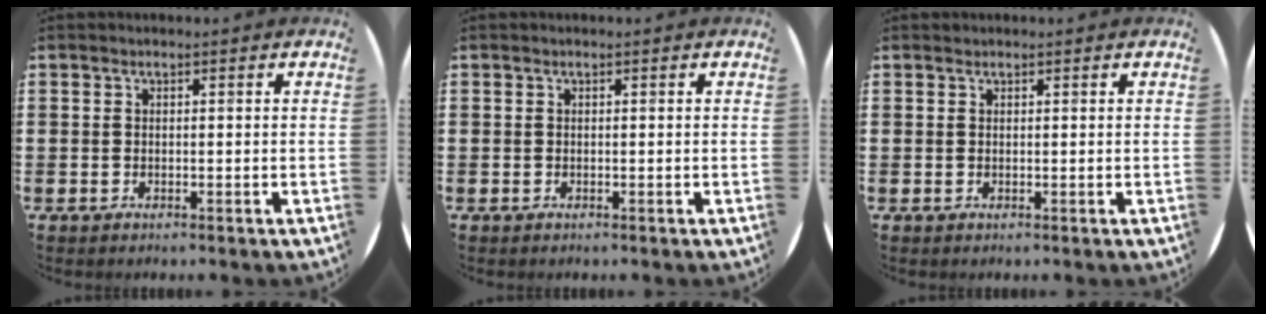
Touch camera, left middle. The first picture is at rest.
{"total": 0.0}
{"total": 0.0}